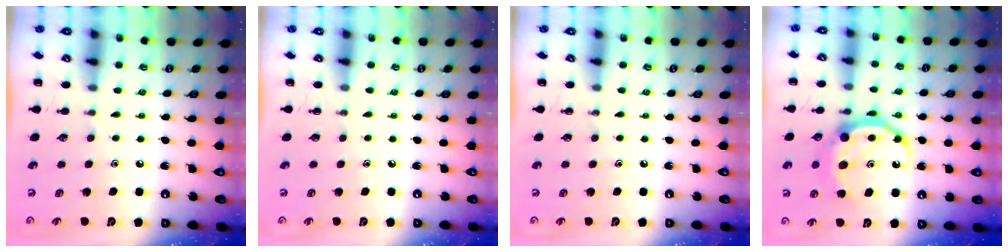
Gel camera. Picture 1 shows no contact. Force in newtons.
{"total": 0.0}
{"total": 0.0}
{"total": 12.4, "press": 12.4, "slide": 0.8}